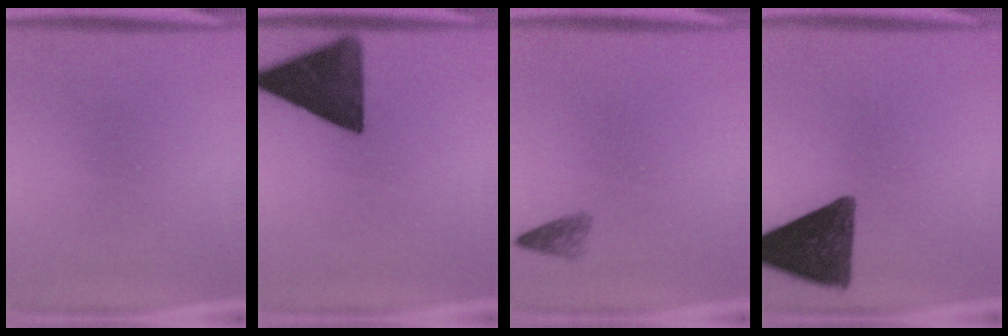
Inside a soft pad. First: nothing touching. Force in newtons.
{"total": 13.4}
{"total": 1.7}
{"total": 13.9}